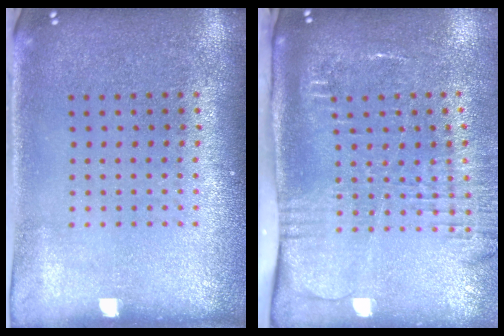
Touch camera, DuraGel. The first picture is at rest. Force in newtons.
{"total": 2.7, "press": 2.0, "slide": 1.8}